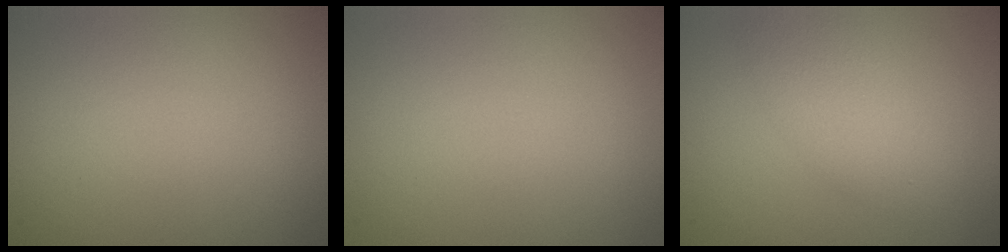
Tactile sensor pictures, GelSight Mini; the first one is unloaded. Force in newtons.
{"total": 0.0}
{"total": 2.7, "press": 2.7, "slide": 0.2}